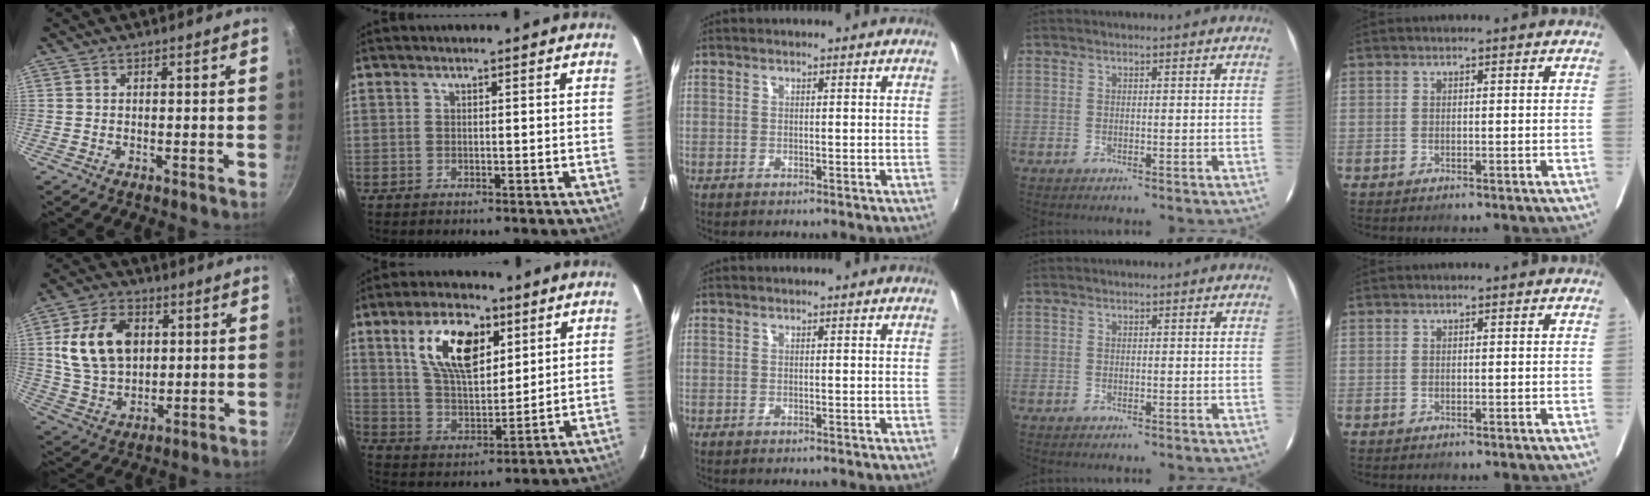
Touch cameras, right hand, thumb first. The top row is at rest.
{"thumb": {"total": 15.1, "force": [3.1, 10.6, 10.3], "torque": [-0.170, -0.004, 0.061]}, "index": {"total": 14.3, "force": [6.4, 7.1, 10.6], "torque": [-0.184, 0.013, 0.123]}}